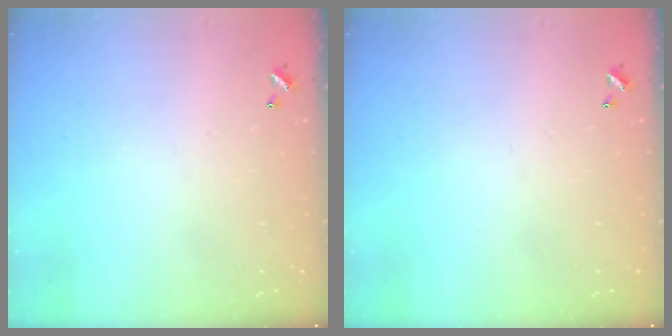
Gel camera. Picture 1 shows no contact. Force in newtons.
{"total": 0.0}